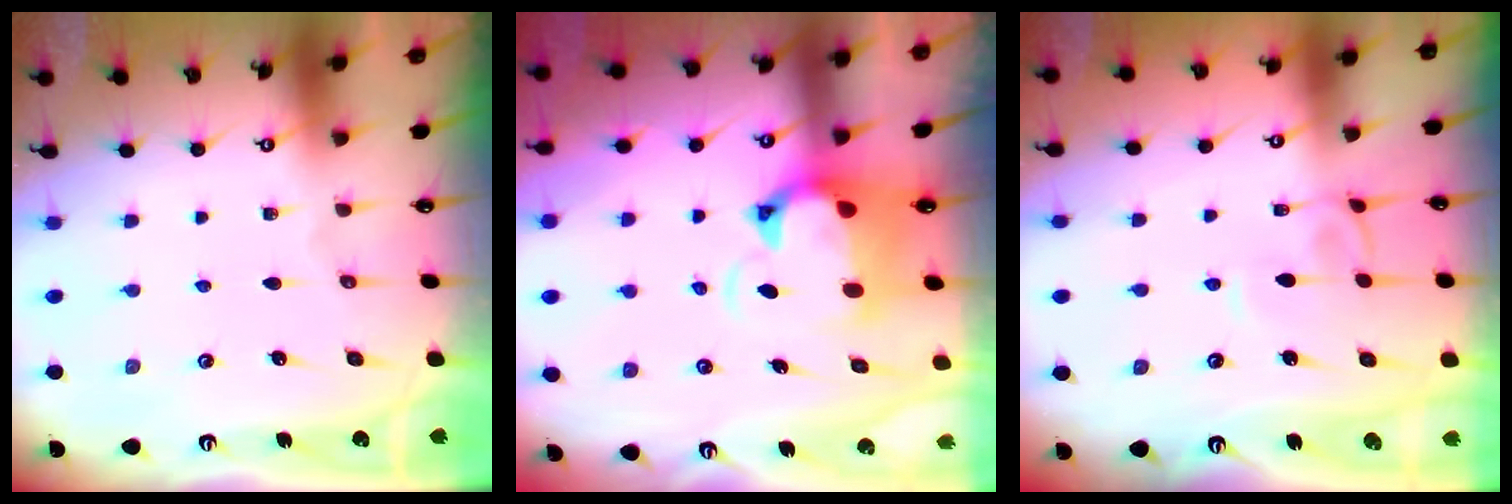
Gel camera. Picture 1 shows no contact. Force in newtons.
{"total": 3.2, "press": 2.9, "slide": 1.4}
{"total": 2.8, "press": 2.8, "slide": 0.2}